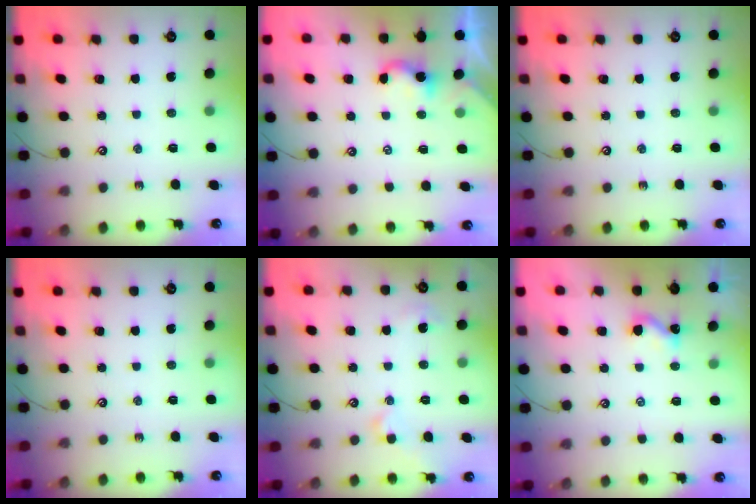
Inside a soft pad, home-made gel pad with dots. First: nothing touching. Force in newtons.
{"total": 2.7, "press": 2.7, "slide": 0.2}
{"total": 0.0}
{"total": 0.0}
{"total": 1.9, "press": 1.9, "slide": 0.5}
{"total": 2.5, "press": 2.5, "slide": 0.3}